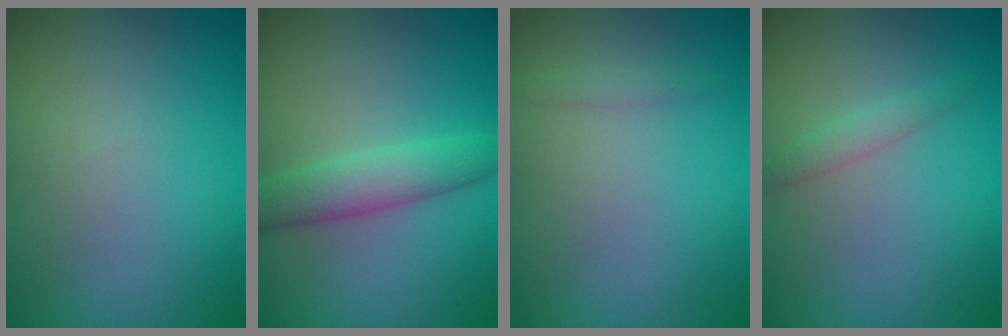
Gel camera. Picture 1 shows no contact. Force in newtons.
{"total": 3.8, "press": 3.8, "slide": 0.1}
{"total": 0.8, "press": 0.8, "slide": 0.0}
{"total": 1.4, "press": 1.4, "slide": 0.1}